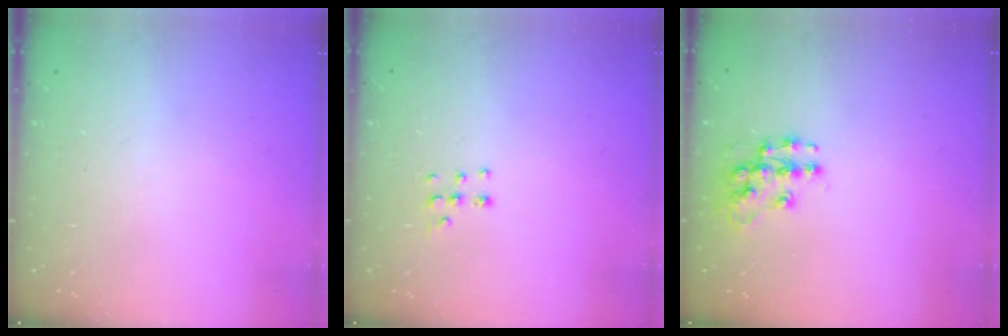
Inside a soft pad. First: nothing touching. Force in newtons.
{"total": 5.9, "press": 5.8, "slide": 0.7}
{"total": 10.9, "press": 10.9, "slide": 0.8}